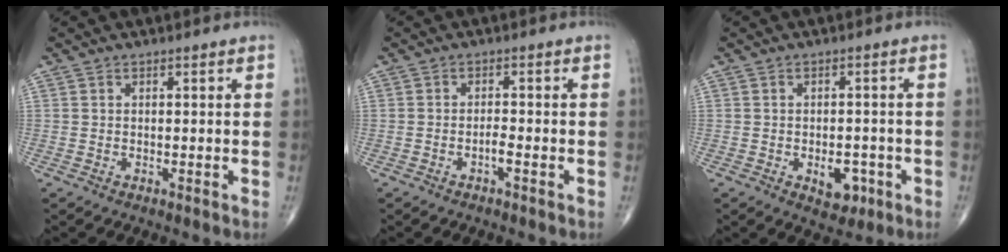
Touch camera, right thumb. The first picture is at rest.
{"total": 1.4, "force": [-0.8, 0.2, 1.1], "torque": [-0.022, 0.005, -0.016]}
{"total": 4.9, "force": [-1.8, 3.0, 3.5], "torque": [-0.029, 0.007, -0.017]}